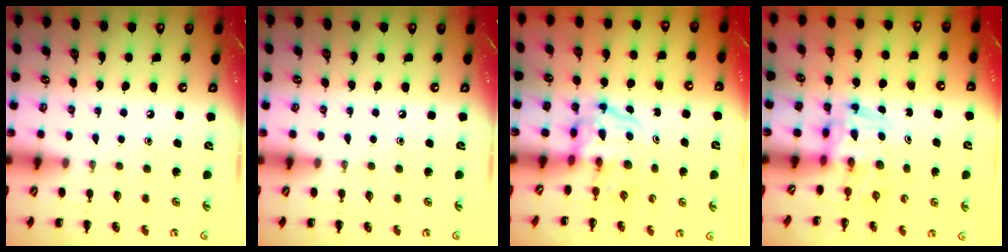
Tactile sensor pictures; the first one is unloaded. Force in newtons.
{"total": 0.0}
{"total": 3.8, "press": 3.8, "slide": 0.5}
{"total": 3.6, "press": 3.5, "slide": 0.6}